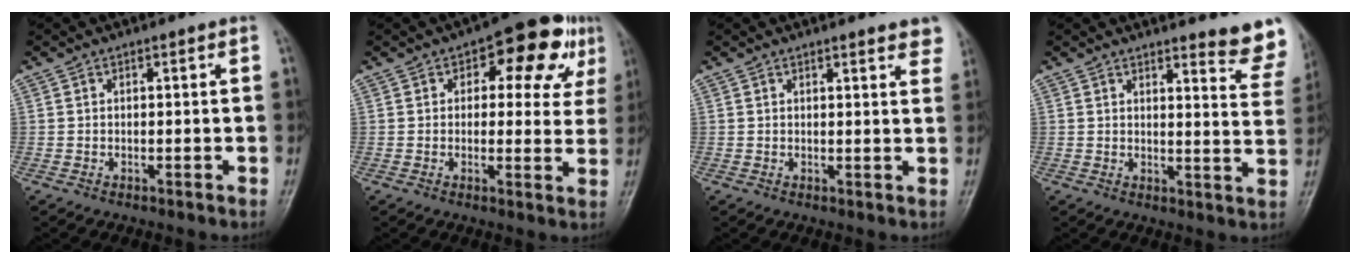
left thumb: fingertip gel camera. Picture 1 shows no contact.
{"total": 11.9, "force": [4.7, 6.7, 8.7], "torque": [-0.059, 0.006, 0.053]}
{"total": 4.8, "force": [3.8, 1.1, 2.7], "torque": [-0.012, -0.011, 0.035]}
{"total": 9.3, "force": [8.5, 1.3, 3.5], "torque": [-0.012, -0.072, 0.081]}